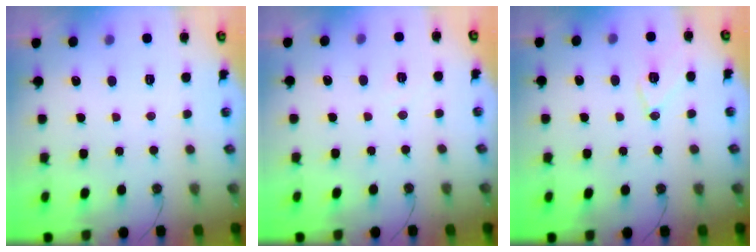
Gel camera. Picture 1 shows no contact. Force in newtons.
{"total": 4.5, "press": 3.2, "slide": 3.1}
{"total": 10.0, "press": 10.0, "slide": 0.4}